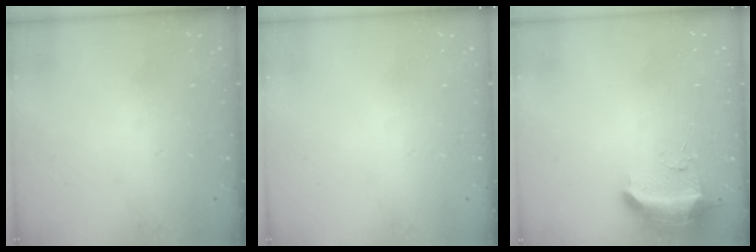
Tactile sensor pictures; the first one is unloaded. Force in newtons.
{"total": 0.0}
{"total": 9.5, "press": 9.4, "slide": 1.8}